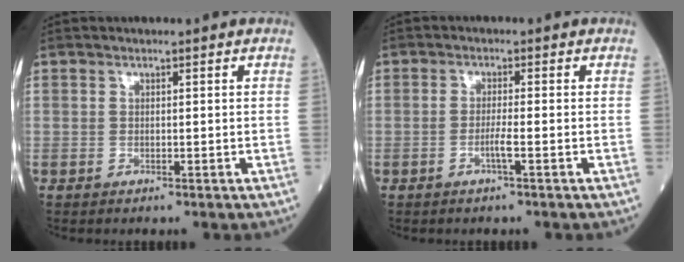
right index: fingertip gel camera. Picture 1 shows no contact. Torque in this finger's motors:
{"motor_torque": [-0.13, -0.13, -0.01, -0.01]}